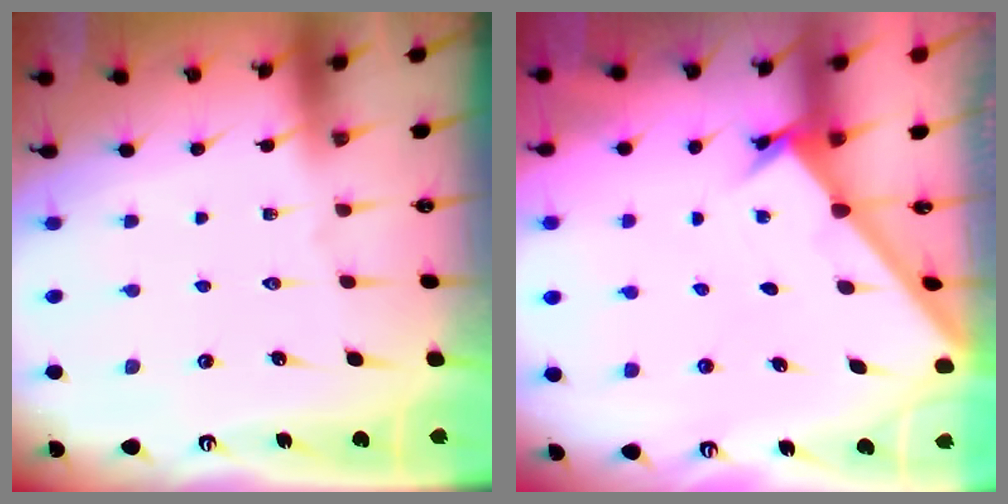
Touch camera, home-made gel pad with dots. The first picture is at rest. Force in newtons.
{"total": 1.7, "press": 1.7, "slide": 0.2}